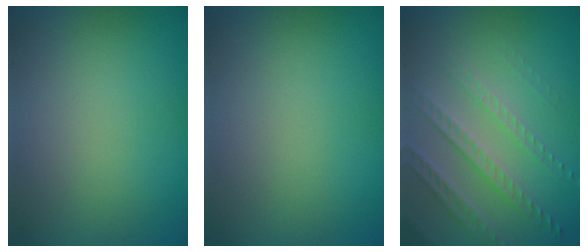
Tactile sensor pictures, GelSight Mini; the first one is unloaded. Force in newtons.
{"total": 0.0}
{"total": 3.5, "press": 3.1, "slide": 1.7}